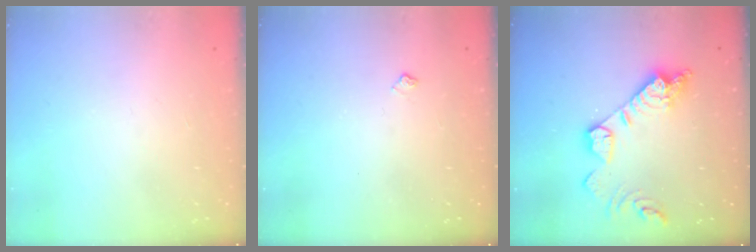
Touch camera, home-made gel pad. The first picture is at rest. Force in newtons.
{"total": 3.6, "press": 3.5, "slide": 0.7}
{"total": 15.0, "press": 14.9, "slide": 1.4}